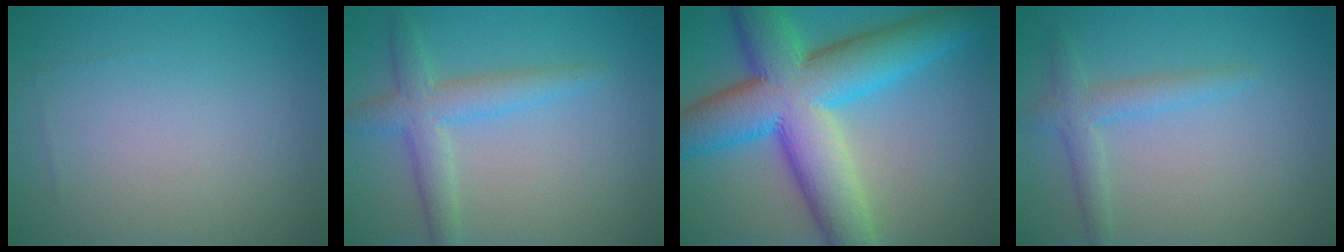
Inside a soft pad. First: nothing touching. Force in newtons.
{"total": 3.7, "press": 3.7, "slide": 0.2}
{"total": 13.1, "press": 13.1, "slide": 0.4}
{"total": 2.5, "press": 2.5, "slide": 0.1}